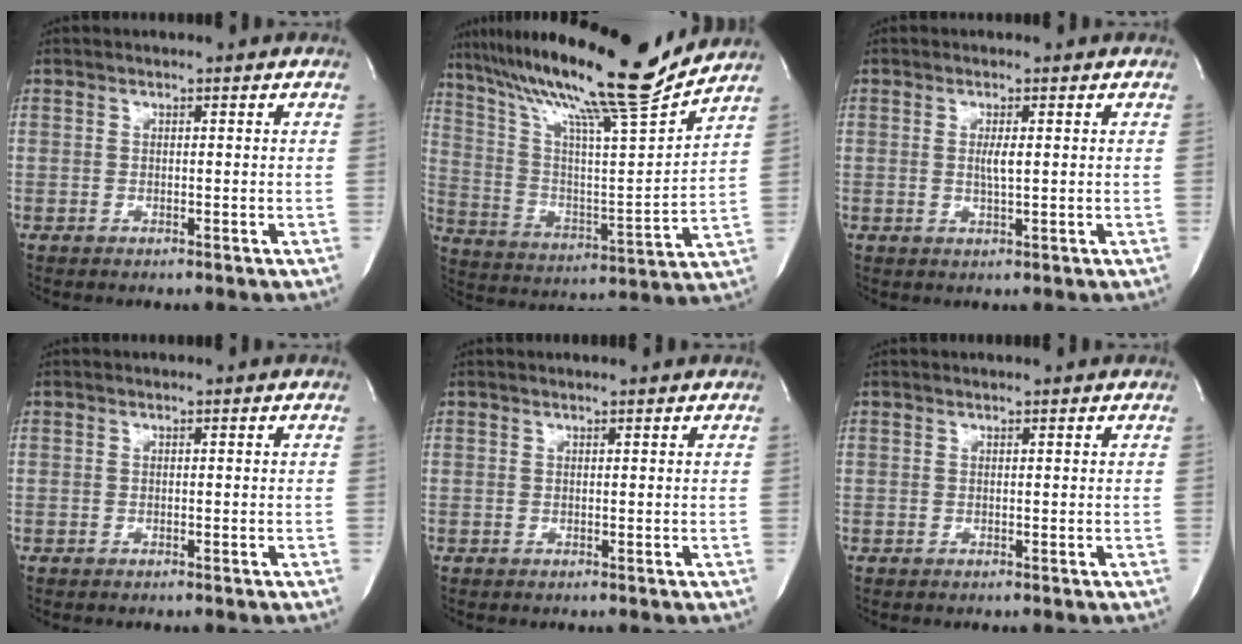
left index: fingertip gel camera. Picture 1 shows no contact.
{"total": 22.4, "force": [18.7, -0.7, 12.2], "torque": [-0.217, -0.026, 0.306]}
{"total": 2.0, "force": [0.2, 0.1, 2.0], "torque": [-0.042, -0.004, 0.003]}
{"total": 0.0}
{"total": 1.8, "force": [1.7, 0.0, 0.6], "torque": [-0.009, 0.010, 0.021]}
{"total": 1.1, "force": [1.0, 0.0, 0.3], "torque": [-0.007, 0.007, 0.016]}